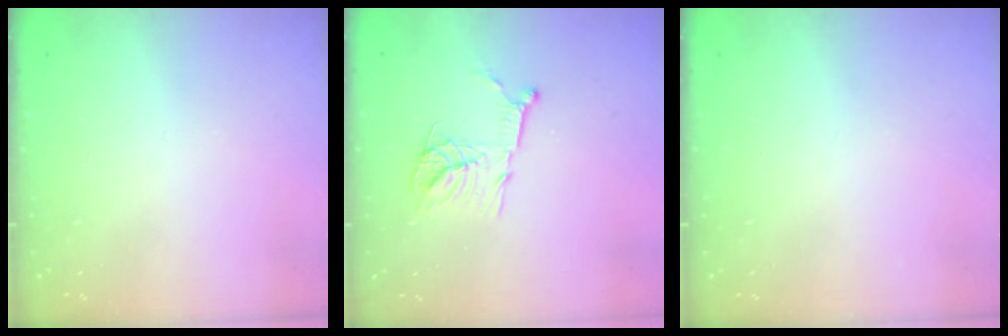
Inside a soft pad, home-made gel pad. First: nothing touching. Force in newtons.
{"total": 13.9, "press": 13.9, "slide": 1.2}
{"total": 0.0}